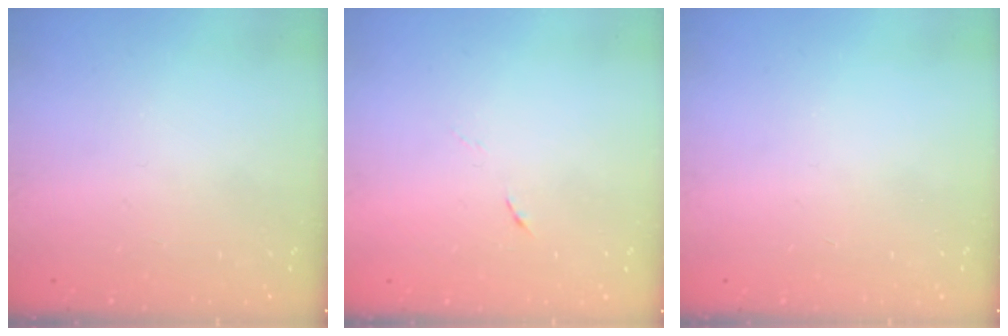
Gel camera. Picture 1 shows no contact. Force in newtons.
{"total": 4.0, "press": 3.8, "slide": 1.2}
{"total": 0.0}